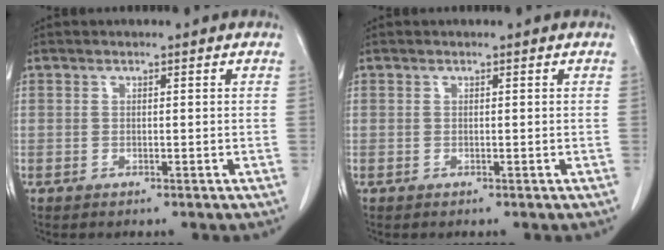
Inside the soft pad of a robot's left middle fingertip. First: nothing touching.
{"total": 0.0}